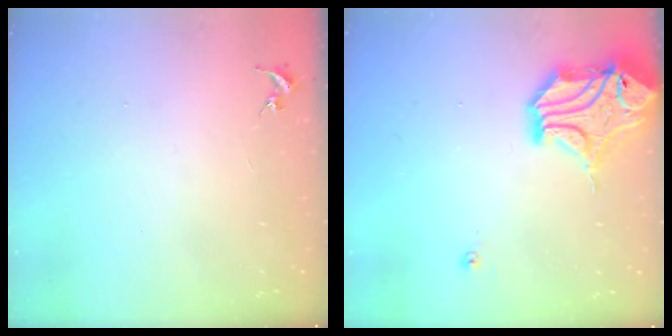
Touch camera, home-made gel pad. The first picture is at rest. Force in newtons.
{"total": 18.1, "press": 17.9, "slide": 2.5}